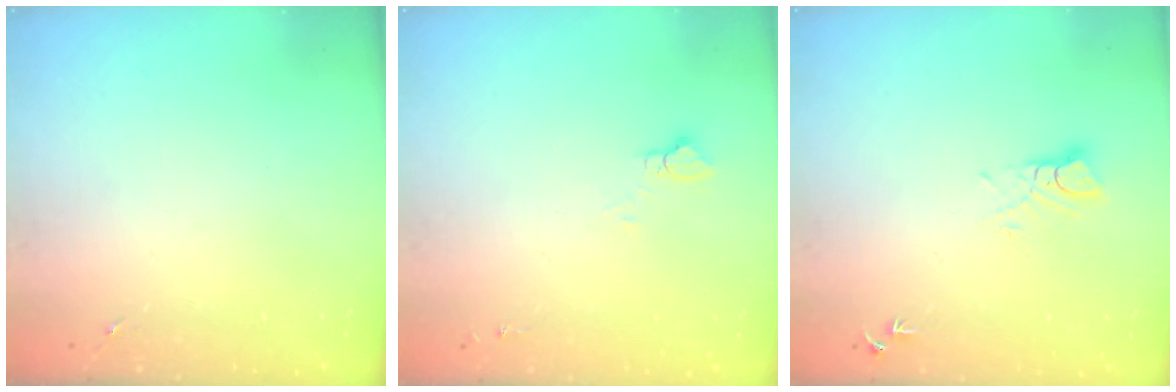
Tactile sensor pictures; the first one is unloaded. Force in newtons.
{"total": 4.0, "press": 4.0, "slide": 0.4}
{"total": 4.3, "press": 4.3, "slide": 0.4}